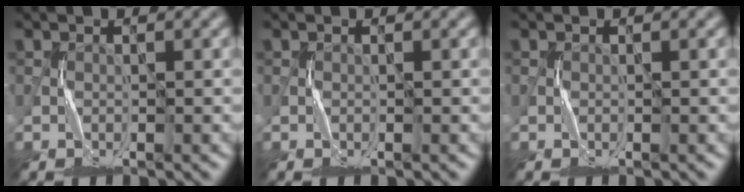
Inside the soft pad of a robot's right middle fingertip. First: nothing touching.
{"total": 0.0}
{"total": 0.0}